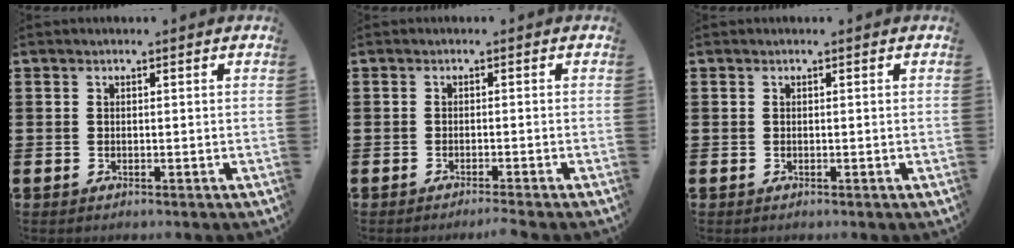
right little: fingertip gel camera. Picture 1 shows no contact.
{"total": 0.9, "force": [-0.9, -0.2, 0.3], "torque": [-0.005, -0.001, -0.017]}
{"total": 0.0}